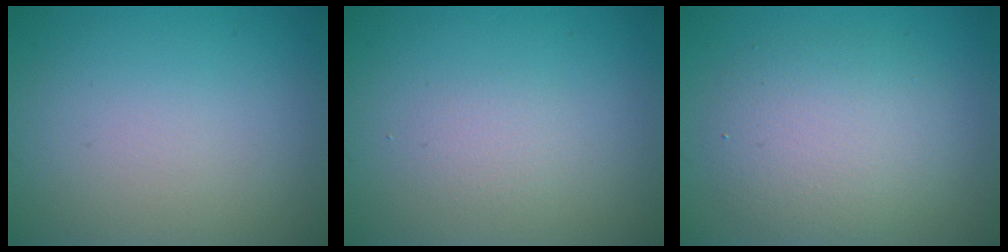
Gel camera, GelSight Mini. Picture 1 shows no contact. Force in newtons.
{"total": 1.2, "press": 1.2, "slide": 0.0}
{"total": 4.8, "press": 4.8, "slide": 0.4}